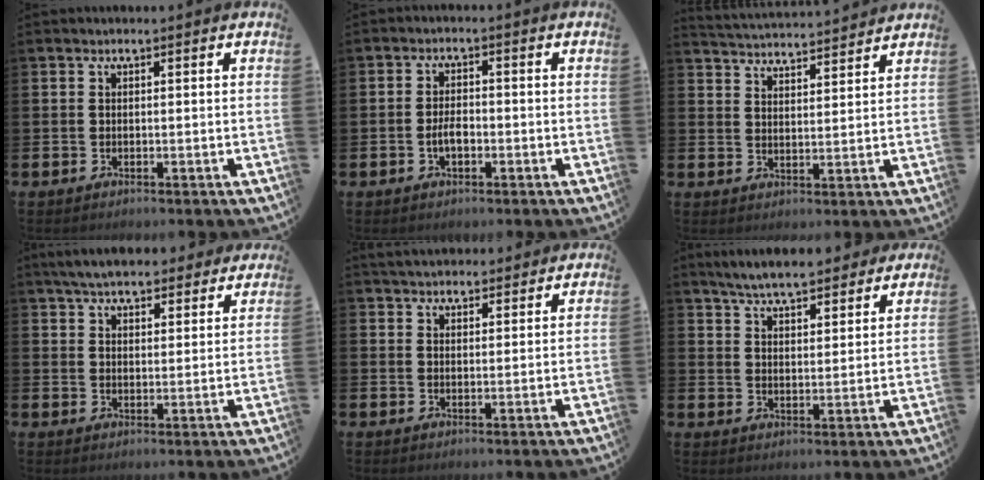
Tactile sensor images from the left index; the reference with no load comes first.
{"total": 2.7, "force": [-0.7, 1.3, 2.2], "torque": [-0.026, -0.001, -0.017]}
{"total": 4.4, "force": [4.4, 0.1, -0.1], "torque": [-0.019, -0.030, 0.080]}
{"total": 6.1, "force": [5.8, 1.4, 1.3], "torque": [-0.040, -0.022, 0.105]}
{"total": 3.7, "force": [3.6, 0.8, 0.2], "torque": [-0.009, -0.015, 0.068]}
{"total": 6.5, "force": [6.2, 1.1, 1.4], "torque": [-0.044, -0.029, 0.111]}